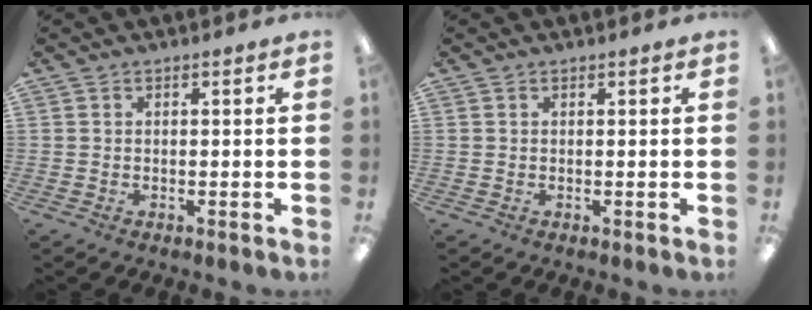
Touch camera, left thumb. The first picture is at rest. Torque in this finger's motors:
{"motor_torque": [0.00, 0.00, 0.17, -0.04, 0.00]}